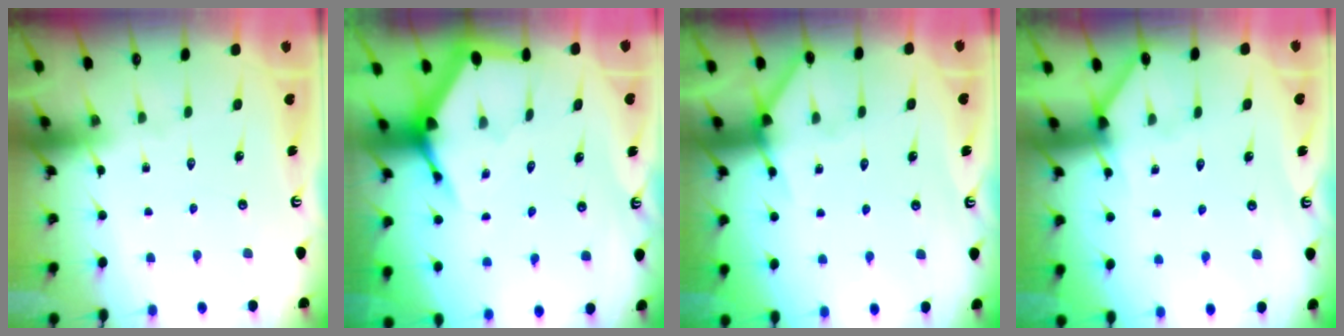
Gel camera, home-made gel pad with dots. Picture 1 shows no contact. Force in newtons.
{"total": 3.9, "press": 3.8, "slide": 0.5}
{"total": 4.2, "press": 4.2, "slide": 0.3}
{"total": 3.7, "press": 3.7, "slide": 0.5}